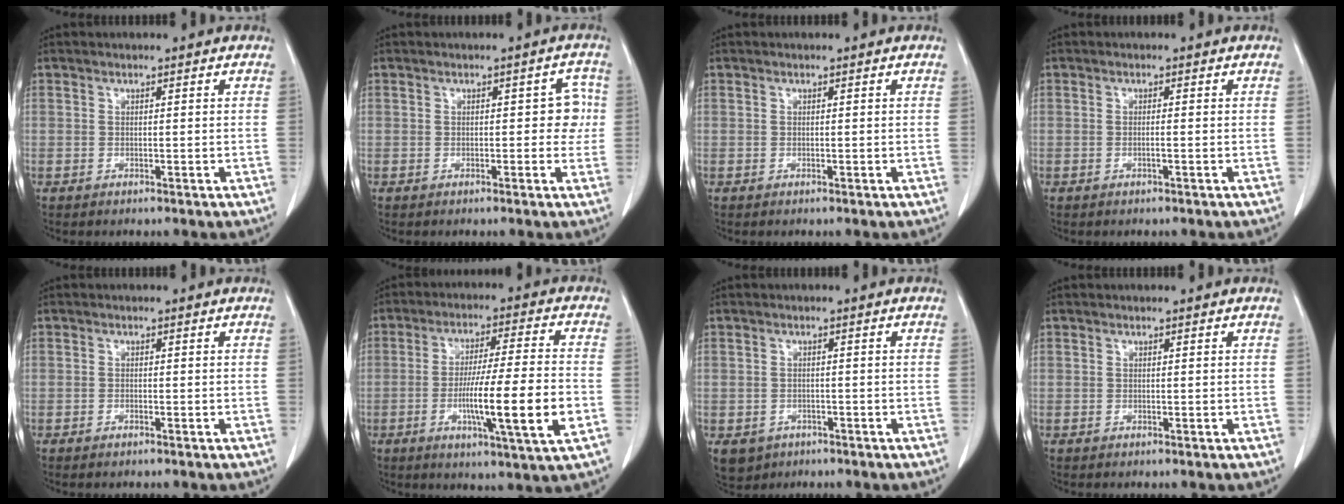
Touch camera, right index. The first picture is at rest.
{"total": 3.4, "force": [0.0, 2.0, 2.7], "torque": [-0.019, 0.023, -0.002]}
{"total": 0.0}
{"total": 0.7, "force": [-0.2, -0.2, 0.6], "torque": [-0.013, 0.000, -0.004]}
{"total": 0.8, "force": [-0.7, 0.2, 0.4], "torque": [-0.013, -0.002, -0.009]}
{"total": 13.9, "force": [-3.6, -0.3, 13.4], "torque": [-0.233, -0.014, -0.063]}
{"total": 4.6, "force": [-2.6, 3.6, 1.0], "torque": [-0.015, 0.002, -0.034]}
{"total": 0.0}